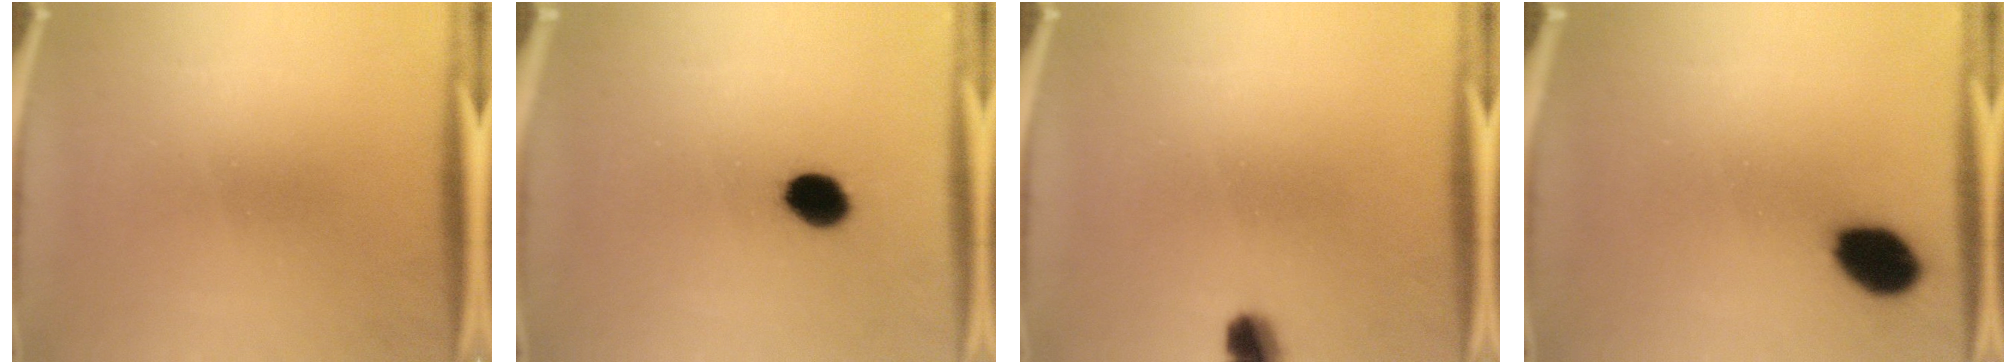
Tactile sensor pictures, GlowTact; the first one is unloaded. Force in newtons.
{"total": 6.8}
{"total": 3.7}
{"total": 9.8}